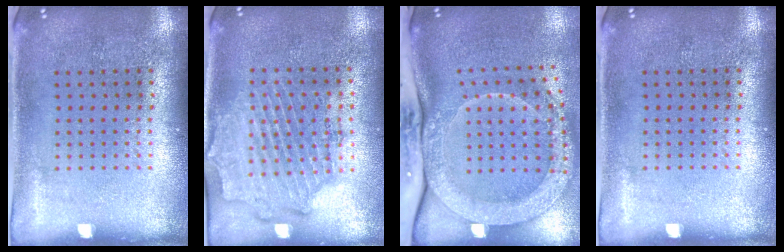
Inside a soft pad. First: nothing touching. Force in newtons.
{"total": 1.9, "press": 1.7, "slide": 0.8}
{"total": 3.0, "press": 2.3, "slide": 1.9}
{"total": 0.0}